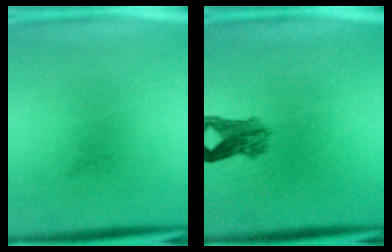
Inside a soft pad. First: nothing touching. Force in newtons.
{"total": 3.7}